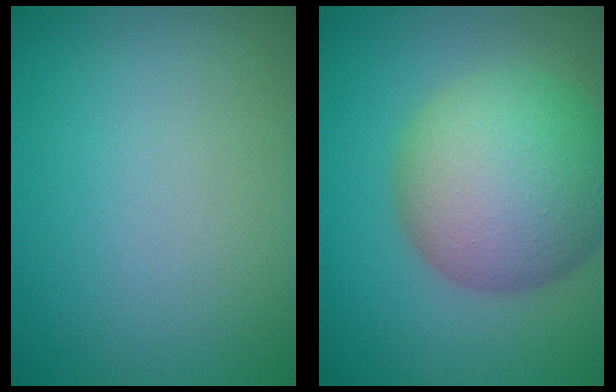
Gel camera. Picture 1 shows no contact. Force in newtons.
{"total": 10.7, "press": 10.7, "slide": 0.3}